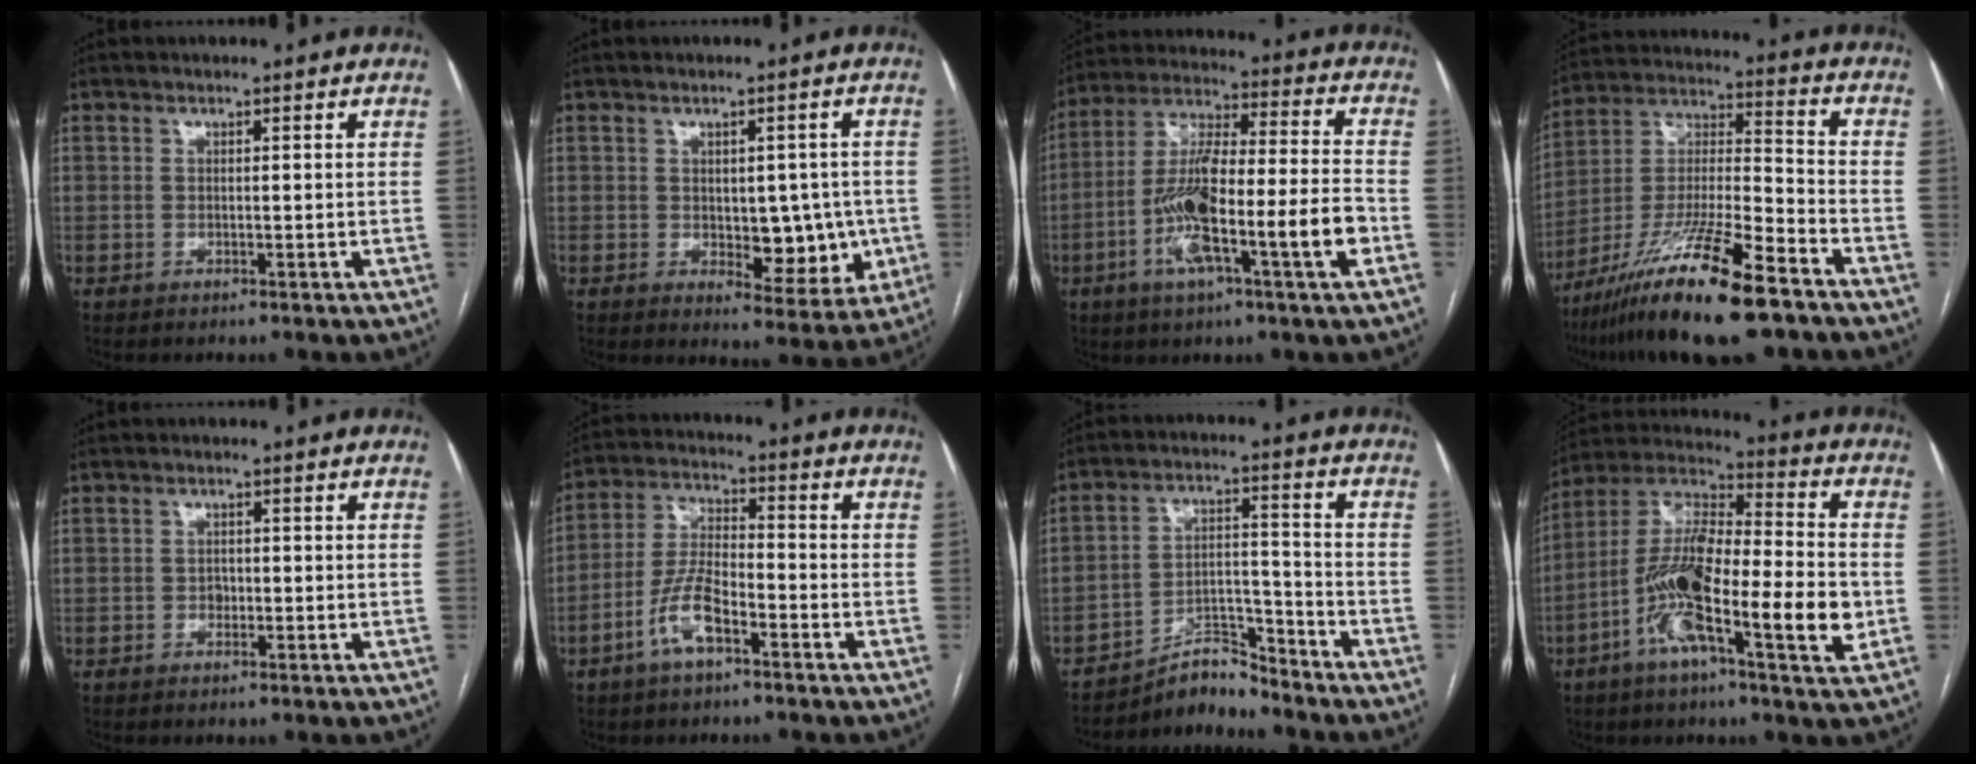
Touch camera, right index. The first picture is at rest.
{"total": 8.4, "force": [-0.7, 4.5, 7.0], "torque": [-0.069, 0.004, 0.003]}
{"total": 17.0, "force": [-5.5, 1.4, 16.0], "torque": [-0.295, 0.005, -0.095]}
{"total": 19.6, "force": [-12.9, 2.1, 14.7], "torque": [-0.286, -0.033, -0.232]}
{"total": 1.1, "force": [-0.3, 0.9, 0.6], "torque": [-0.007, 0.003, -0.004]}
{"total": 8.1, "force": [-4.2, 2.8, 6.4], "torque": [-0.139, 0.009, -0.081]}
{"total": 6.6, "force": [-6.5, 1.2, 0.4], "torque": [-0.002, 0.030, -0.111]}
{"total": 19.1, "force": [-5.2, 3.8, 18.0], "torque": [-0.331, 0.001, -0.096]}